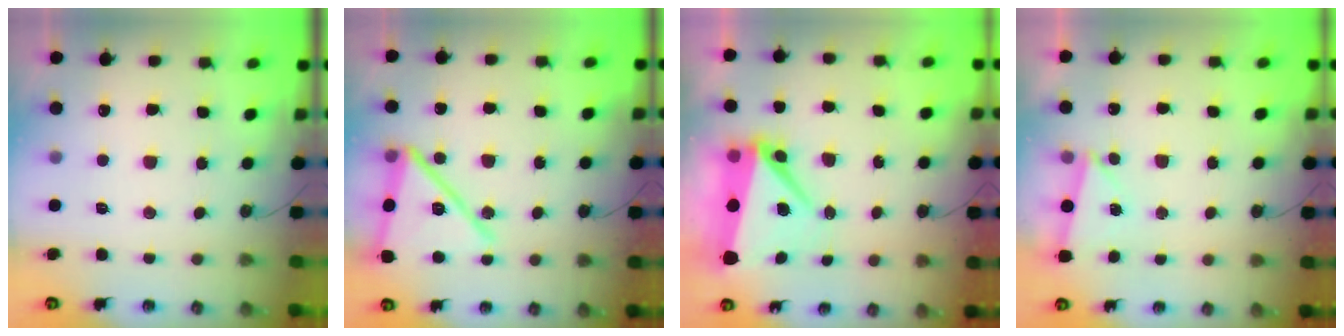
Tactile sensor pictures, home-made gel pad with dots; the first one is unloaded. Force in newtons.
{"total": 18.5, "press": 17.3, "slide": 6.7}
{"total": 11.2, "press": 7.8, "slide": 8.0}
{"total": 2.3, "press": 2.0, "slide": 1.2}